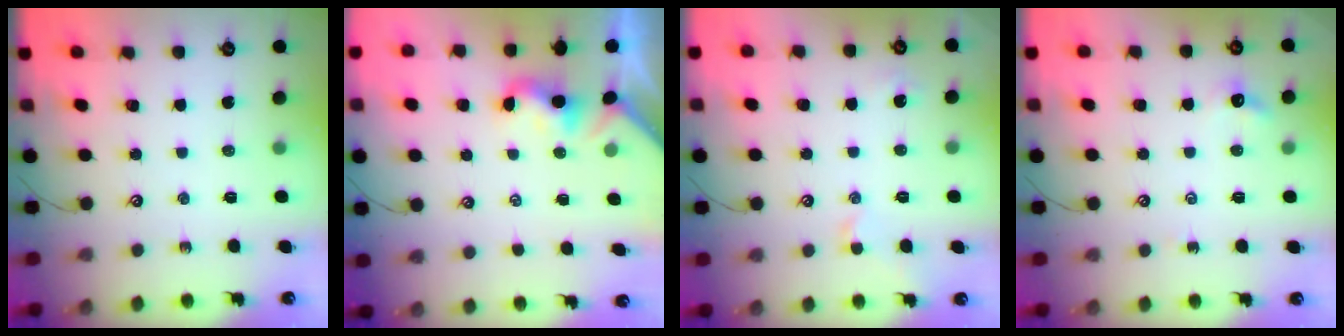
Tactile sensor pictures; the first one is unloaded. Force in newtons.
{"total": 2.0, "press": 2.0, "slide": 0.5}
{"total": 2.4, "press": 2.2, "slide": 0.7}
{"total": 2.0, "press": 2.0, "slide": 0.5}